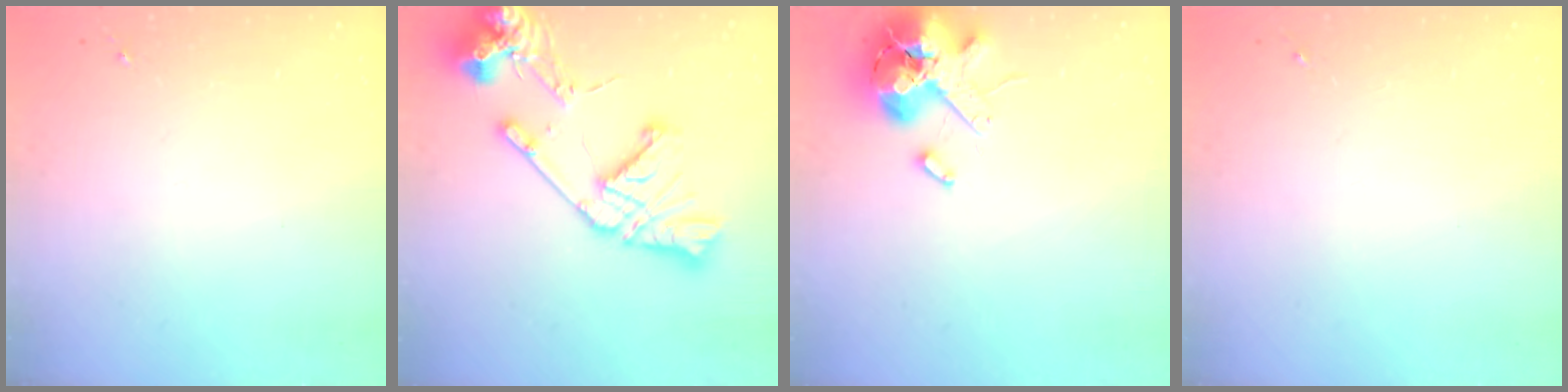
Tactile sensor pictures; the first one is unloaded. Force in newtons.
{"total": 20.9, "press": 20.7, "slide": 2.5}
{"total": 13.2, "press": 13.0, "slide": 2.2}
{"total": 0.0}